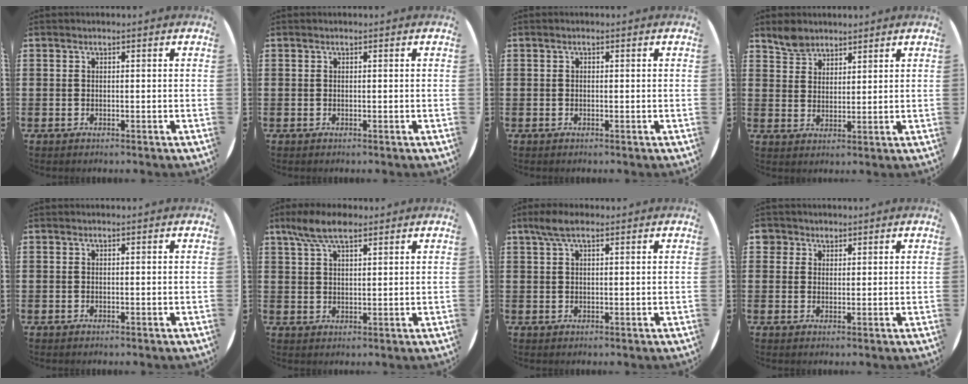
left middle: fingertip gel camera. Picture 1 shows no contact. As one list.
[{"total": 0.0}, {"total": 0.0}, {"total": 3.9, "force": [3.5, 1.8, 0.3], "torque": [-0.015, -0.001, 0.068]}, {"total": 0.0}, {"total": 6.0, "force": [4.4, 2.0, 3.6], "torque": [-0.080, 0.003, 0.080]}, {"total": 3.5, "force": [2.2, 1.1, 2.5], "torque": [-0.053, 0.007, 0.038]}, {"total": 2.3, "force": [1.7, 1.5, 0.0], "torque": [0.003, 0.003, 0.031]}]